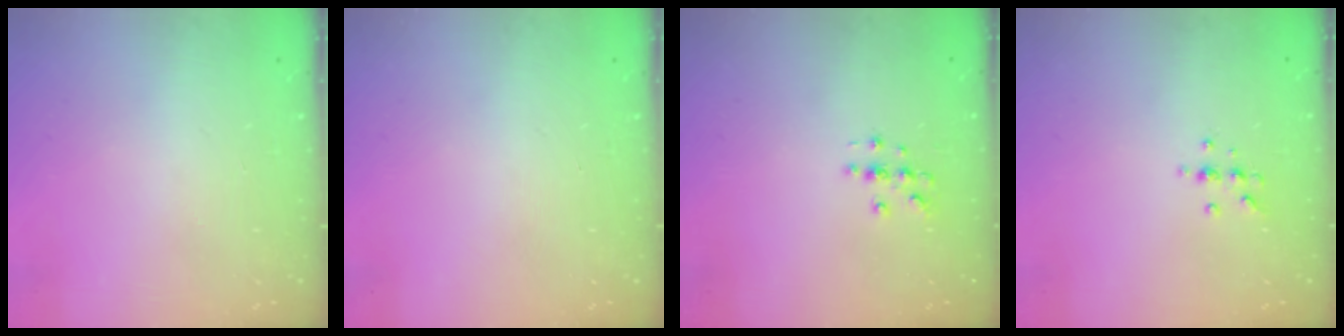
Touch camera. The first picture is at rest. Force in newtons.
{"total": 0.0}
{"total": 3.0, "press": 3.0, "slide": 0.3}
{"total": 5.7, "press": 5.5, "slide": 1.6}